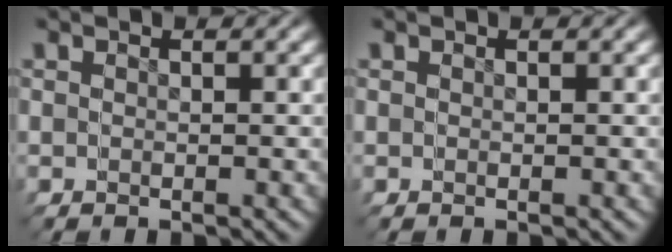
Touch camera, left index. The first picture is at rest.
{"total": 0.0}